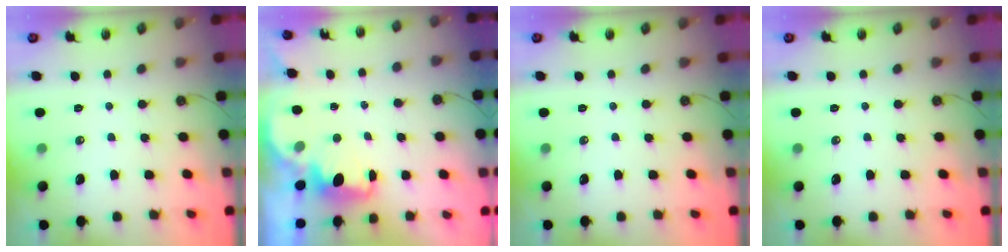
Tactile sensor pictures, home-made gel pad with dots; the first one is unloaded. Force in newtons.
{"total": 1.8, "press": 1.6, "slide": 0.7}
{"total": 0.0}
{"total": 0.0}